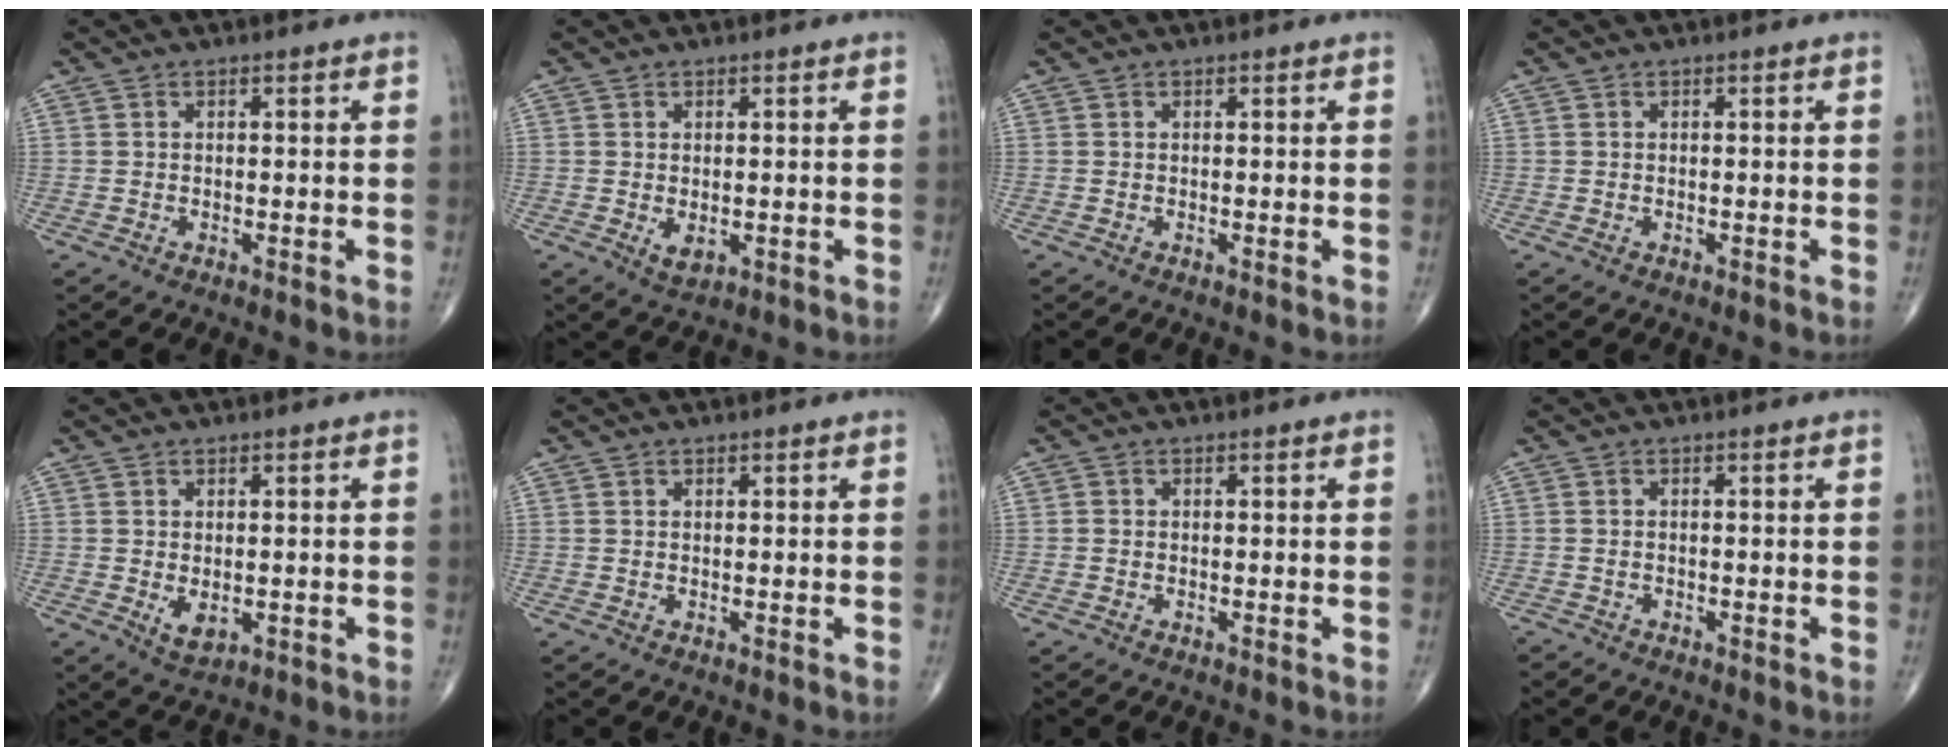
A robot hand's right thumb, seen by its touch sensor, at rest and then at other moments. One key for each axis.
{"total": 2.5, "fx": -0.3, "fy": 1.5, "fz": 2.0, "tx": -0.026, "ty": -0.006, "tz": 0.003}
{"total": 0.0}
{"total": 0.0}
{"total": 3.3, "fx": -0.4, "fy": 2.1, "fz": 2.6, "tx": -0.033, "ty": -0.008, "tz": 0.004}
{"total": 0.0}
{"total": 0.6, "fx": -0.1, "fy": 0.5, "fz": 0.1, "tx": 0.000, "ty": 0.002, "tz": -0.003}
{"total": 0.7, "fx": -0.6, "fy": 0.4, "fz": 0.0, "tx": -0.002, "ty": 0.000, "tz": -0.014}